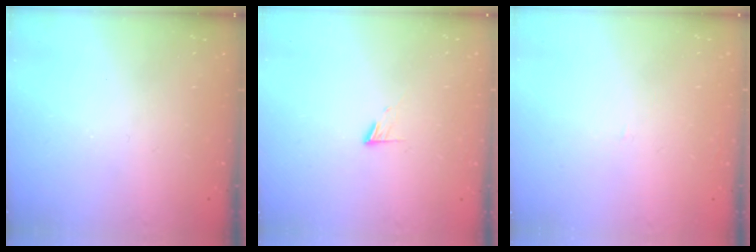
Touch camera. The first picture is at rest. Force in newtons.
{"total": 5.1, "press": 5.1, "slide": 0.6}
{"total": 0.9, "press": 0.9, "slide": 0.1}